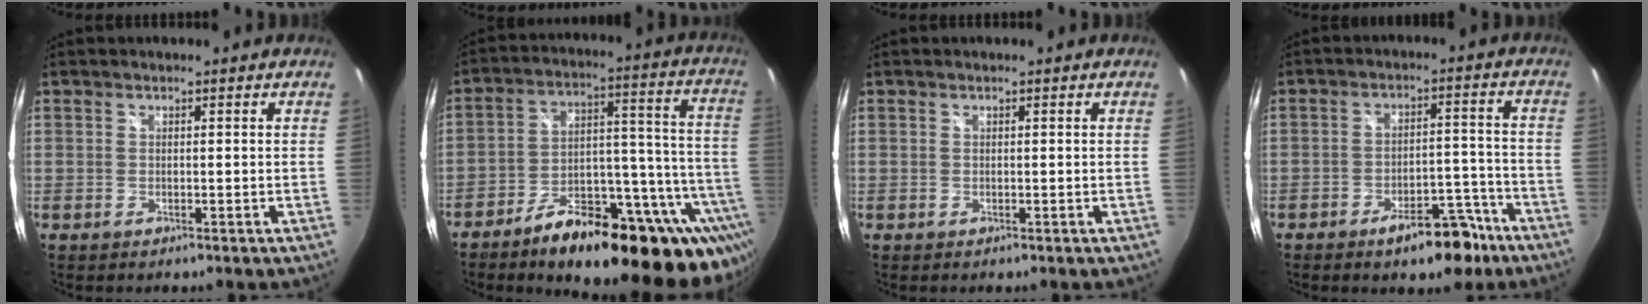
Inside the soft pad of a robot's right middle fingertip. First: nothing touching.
{"total": 28.5, "force": [-20.6, 9.4, 17.2], "torque": [-0.205, 0.014, -0.284]}
{"total": 0.0}
{"total": 9.5, "force": [-6.6, 4.0, 5.5], "torque": [-0.082, 0.021, -0.082]}